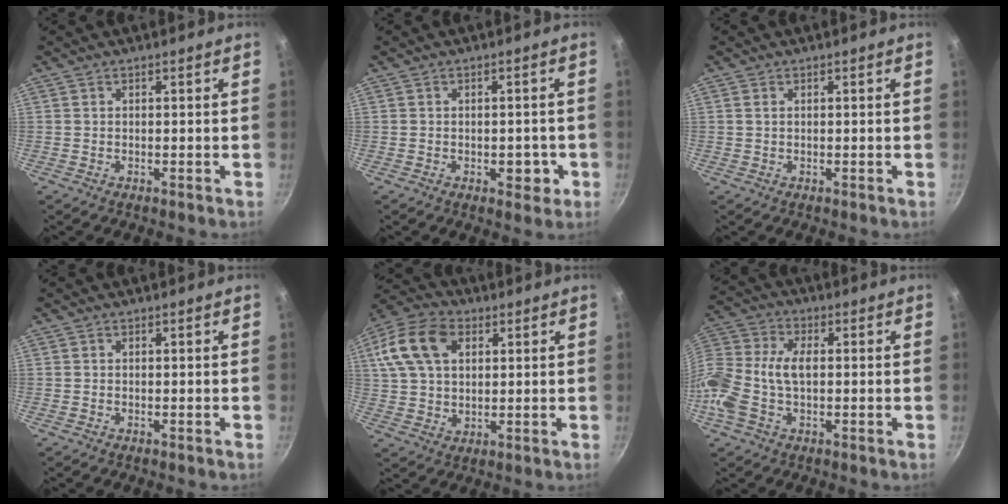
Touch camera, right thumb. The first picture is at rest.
{"total": 3.9, "force": [-1.2, 2.5, 2.8], "torque": [-0.007, 0.008, -0.013]}
{"total": 0.8, "force": [0.3, 0.5, 0.5], "torque": [-0.010, 0.001, 0.005]}
{"total": 0.0}
{"total": 15.1, "force": [4.8, 10.2, 10.1], "torque": [-0.183, 0.008, 0.078]}
{"total": 13.2, "force": [-0.9, 7.9, 10.5], "torque": [-0.225, 0.023, -0.036]}